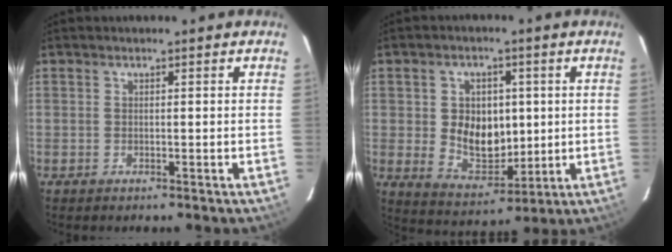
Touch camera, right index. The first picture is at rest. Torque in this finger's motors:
{"motor_torque": [0.28, 0.26, 0.13, 0.05]}